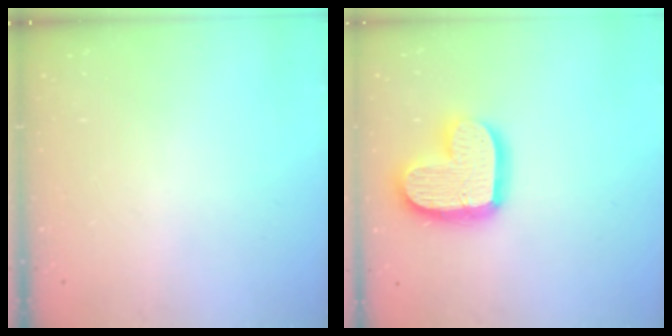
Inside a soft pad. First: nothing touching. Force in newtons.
{"total": 16.7, "press": 16.6, "slide": 1.2}